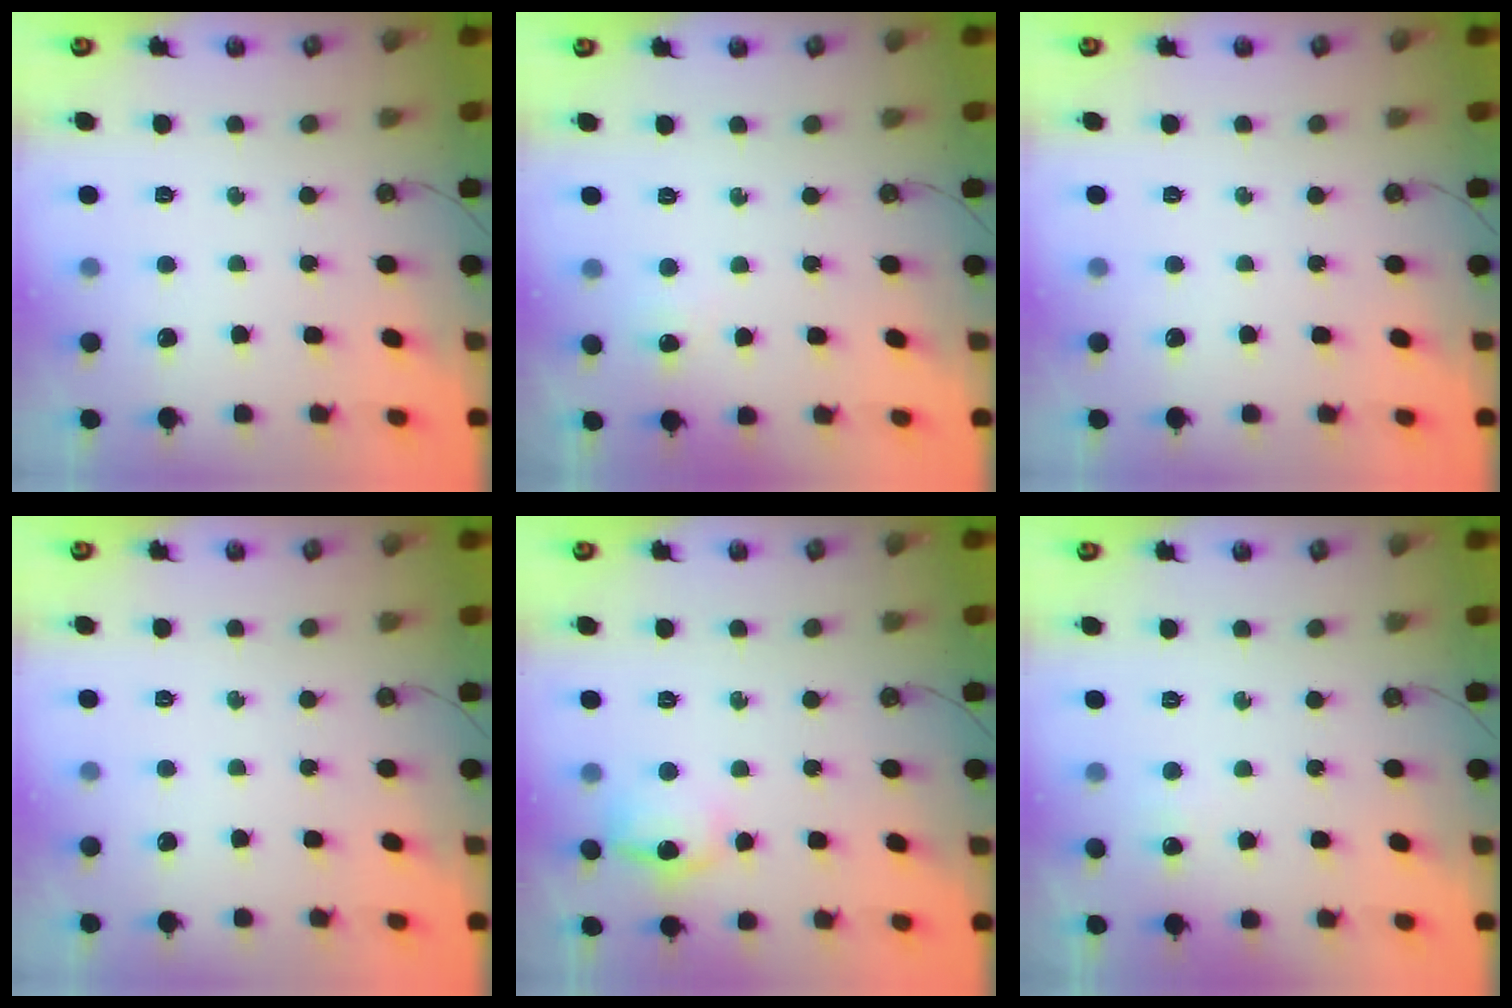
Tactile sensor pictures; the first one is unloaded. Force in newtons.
{"total": 2.3, "press": 2.0, "slide": 1.0}
{"total": 0.0}
{"total": 0.0}
{"total": 10.5, "press": 10.5, "slide": 0.8}
{"total": 3.9, "press": 3.9, "slide": 0.2}